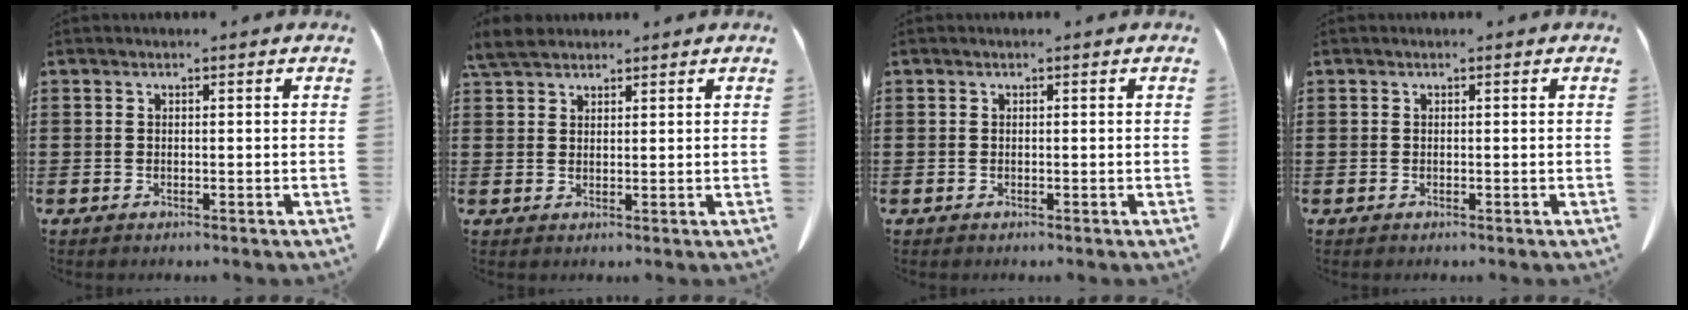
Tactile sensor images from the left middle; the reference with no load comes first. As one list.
[{"total": 3.6, "force": [3.2, 1.1, 1.3], "torque": [-0.036, 0.002, 0.062]}, {"total": 0.0}, {"total": 0.0}]